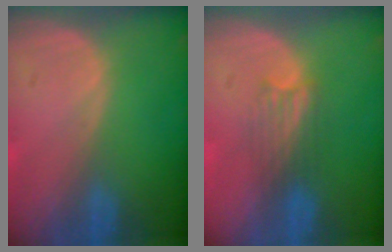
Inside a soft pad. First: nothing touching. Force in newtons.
{"total": 3.3, "press": 2.9, "slide": 1.5}